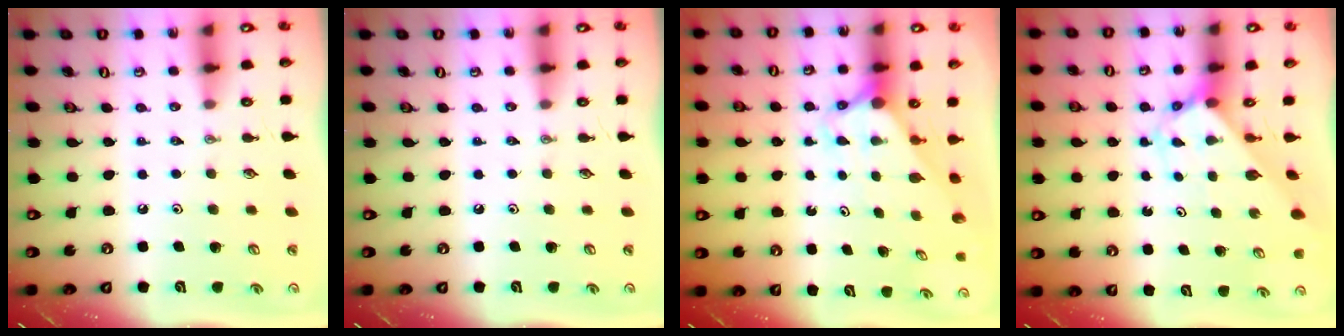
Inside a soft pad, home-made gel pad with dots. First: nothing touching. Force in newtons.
{"total": 0.0}
{"total": 2.7, "press": 2.7, "slide": 0.0}
{"total": 2.6, "press": 2.6, "slide": 0.2}